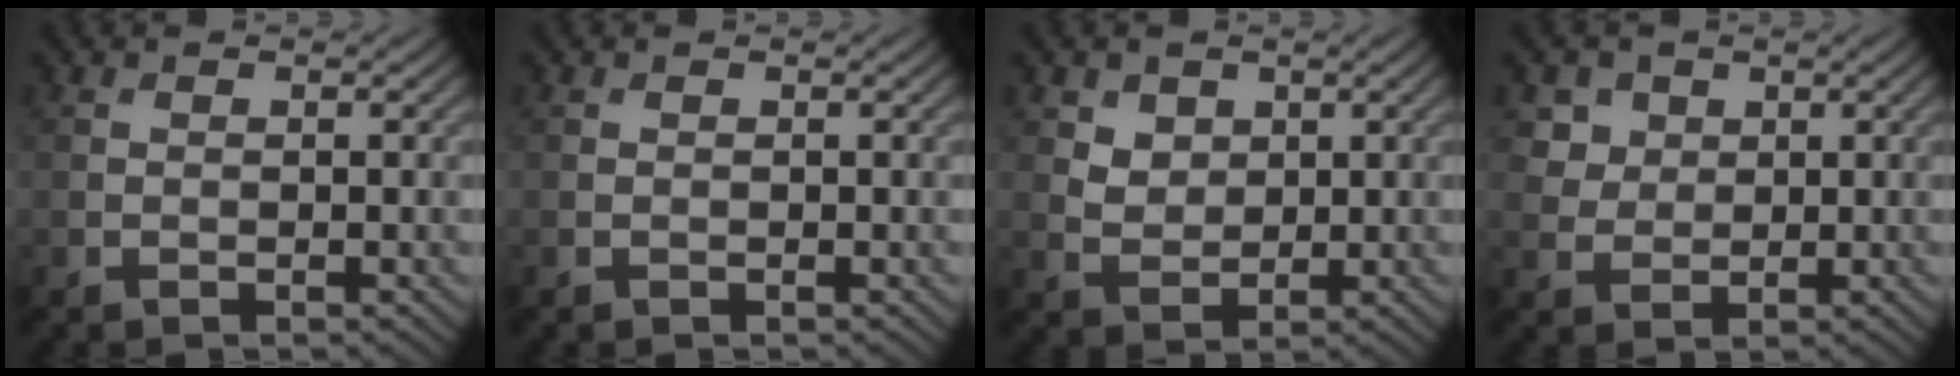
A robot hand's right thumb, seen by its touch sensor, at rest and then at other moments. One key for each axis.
{"total": 0.0}
{"total": 3.2, "fx": 1.8, "fy": 2.4, "fz": 1.2, "tx": -0.038, "ty": -0.015, "tz": 0.039}
{"total": 3.6, "fx": 1.9, "fy": 2.9, "fz": 1.0, "tx": -0.035, "ty": -0.015, "tz": 0.051}